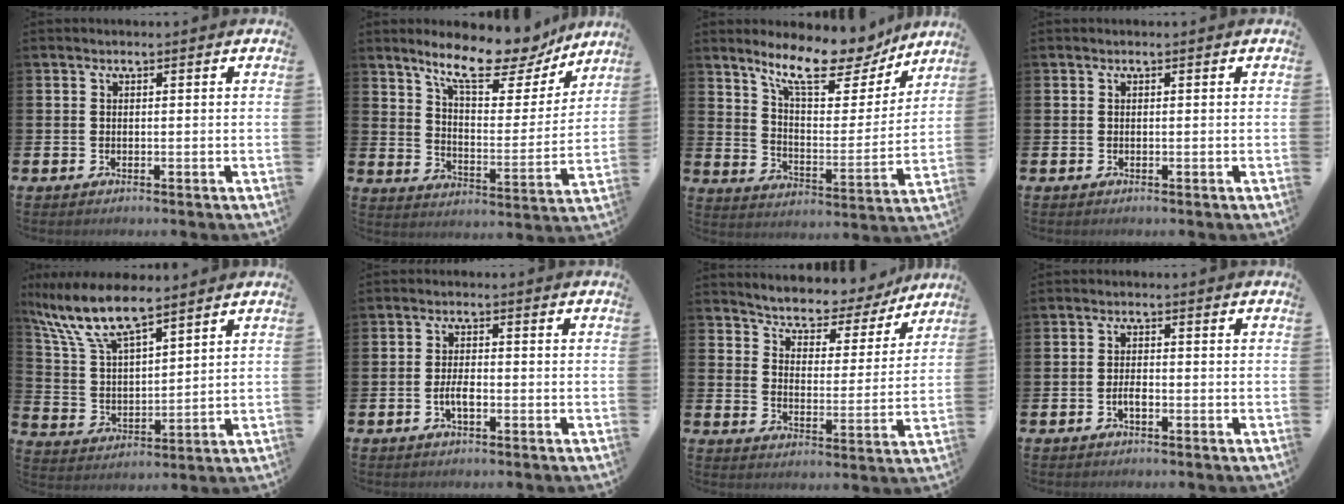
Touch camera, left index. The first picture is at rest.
{"total": 11.9, "force": [10.3, 3.1, 5.0], "torque": [-0.115, -0.063, 0.178]}
{"total": 12.3, "force": [10.7, 3.3, 5.2], "torque": [-0.116, -0.062, 0.188]}
{"total": 0.0}
{"total": 9.9, "force": [8.1, 2.6, 4.9], "torque": [-0.130, -0.029, 0.146]}
{"total": 2.6, "force": [-0.8, 1.0, 2.3], "torque": [-0.038, 0.001, -0.017]}
{"total": 5.4, "force": [5.1, 1.7, 0.3], "torque": [-0.029, -0.048, 0.082]}
{"total": 1.7, "force": [-0.7, 0.7, 1.4], "torque": [-0.022, 0.000, -0.015]}